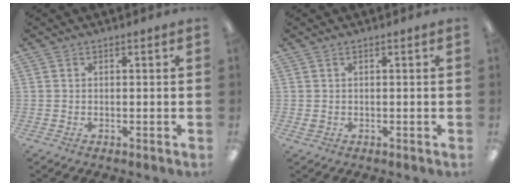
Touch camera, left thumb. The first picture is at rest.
{"total": 0.7, "force": [0.1, 0.6, 0.3], "torque": [-0.007, 0.002, 0.001]}